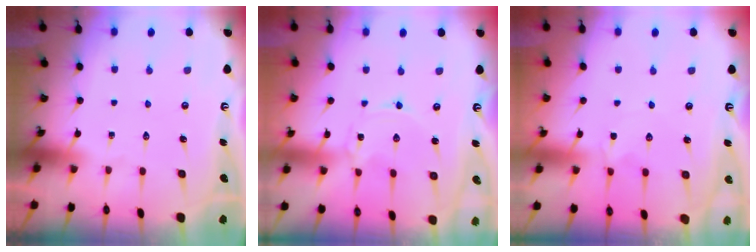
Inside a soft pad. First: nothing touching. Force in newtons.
{"total": 0.0}
{"total": 1.3, "press": 1.3, "slide": 0.4}